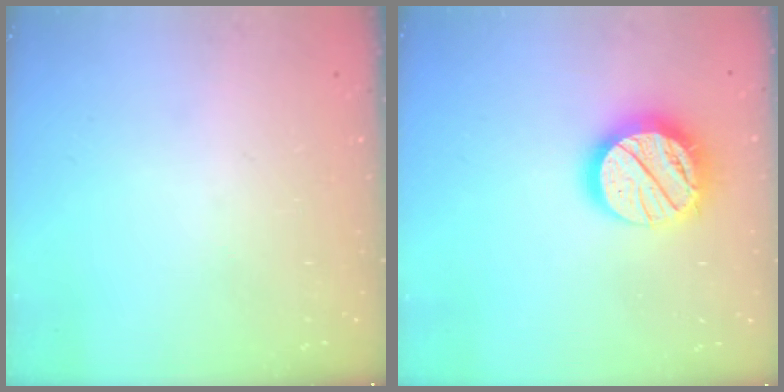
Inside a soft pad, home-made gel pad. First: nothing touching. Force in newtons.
{"total": 18.4, "press": 18.3, "slide": 1.6}